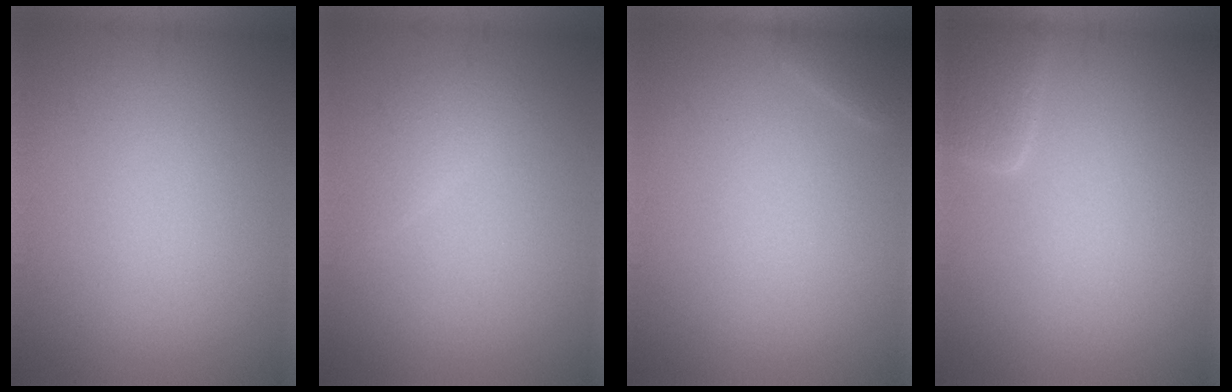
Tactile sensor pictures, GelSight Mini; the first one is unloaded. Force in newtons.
{"total": 1.3, "press": 1.3, "slide": 0.1}
{"total": 1.3, "press": 1.3, "slide": 0.0}
{"total": 2.6, "press": 2.6, "slide": 0.3}